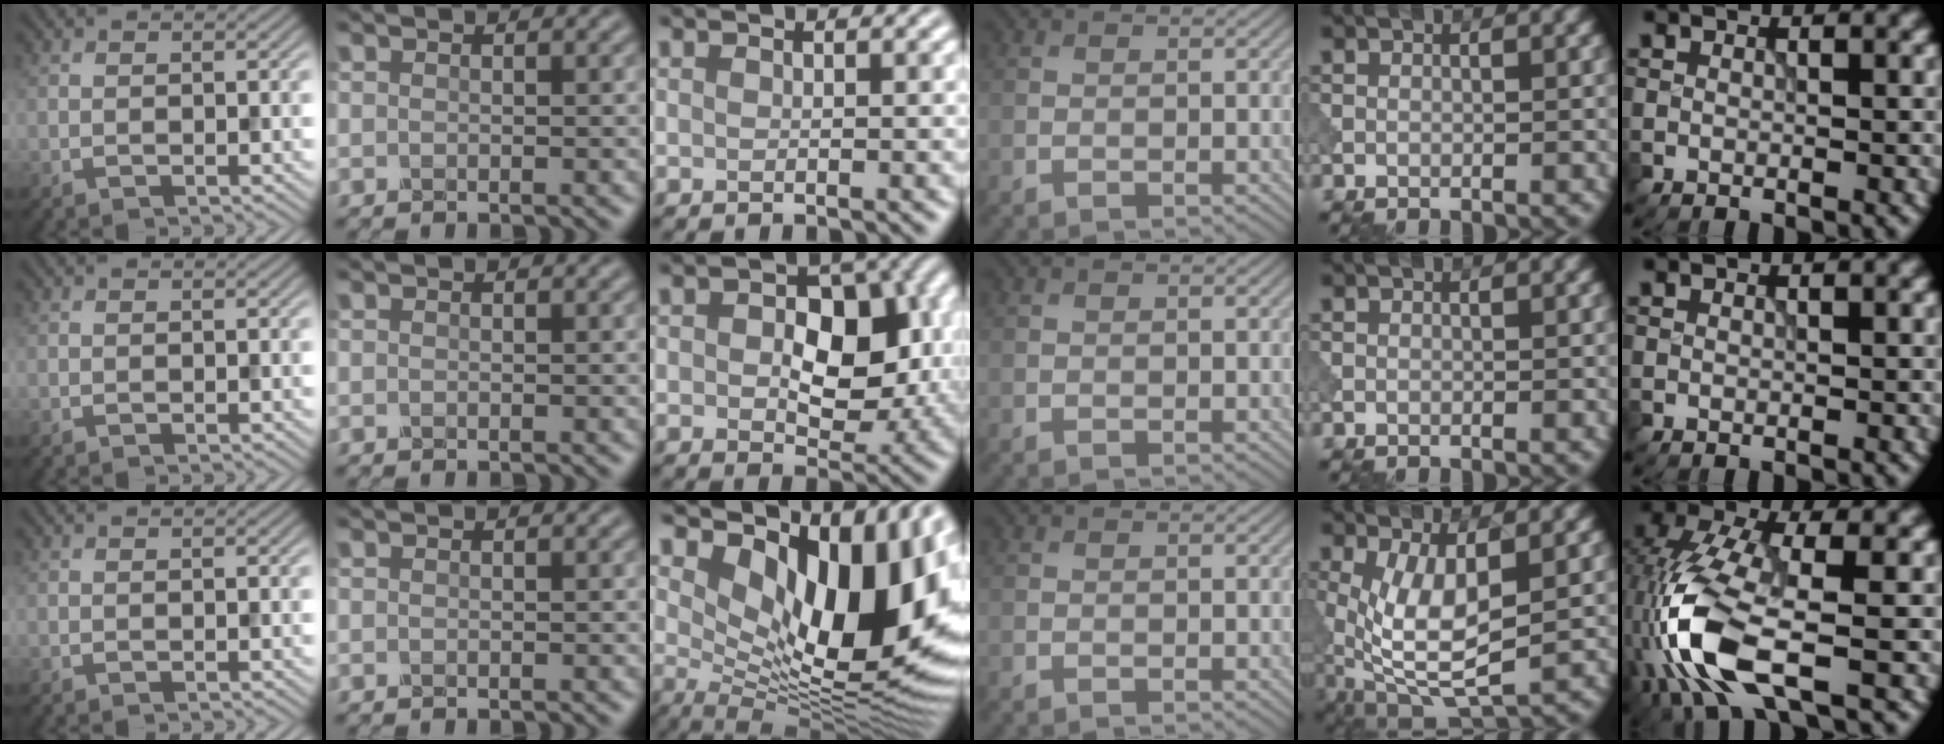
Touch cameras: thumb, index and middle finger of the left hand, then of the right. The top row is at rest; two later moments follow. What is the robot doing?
{"motion": "dispense", "object": "dispenser bottle"}